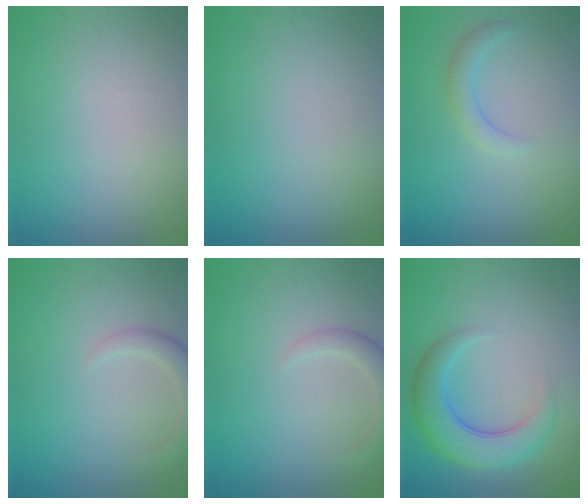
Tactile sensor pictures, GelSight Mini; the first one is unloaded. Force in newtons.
{"total": 0.0}
{"total": 1.9, "press": 1.9, "slide": 0.2}
{"total": 2.4, "press": 2.3, "slide": 0.3}
{"total": 2.4, "press": 2.3, "slide": 0.3}
{"total": 5.8, "press": 5.8, "slide": 0.2}